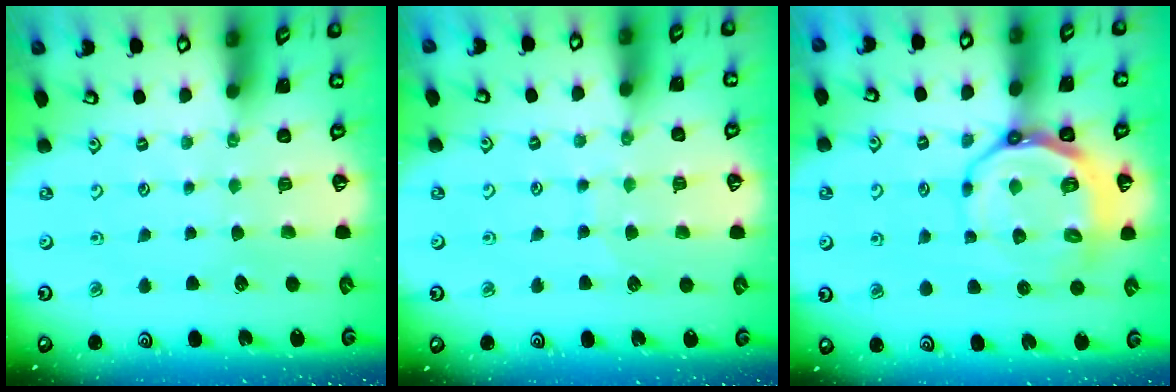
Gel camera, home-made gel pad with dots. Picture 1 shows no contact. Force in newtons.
{"total": 5.9, "press": 5.9, "slide": 0.4}
{"total": 12.7, "press": 12.3, "slide": 3.3}